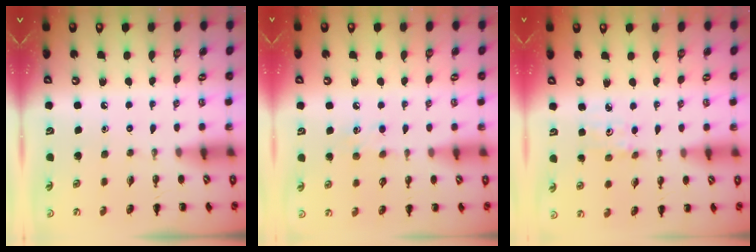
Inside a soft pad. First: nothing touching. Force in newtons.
{"total": 5.5, "press": 5.2, "slide": 1.8}
{"total": 2.6, "press": 2.5, "slide": 0.8}